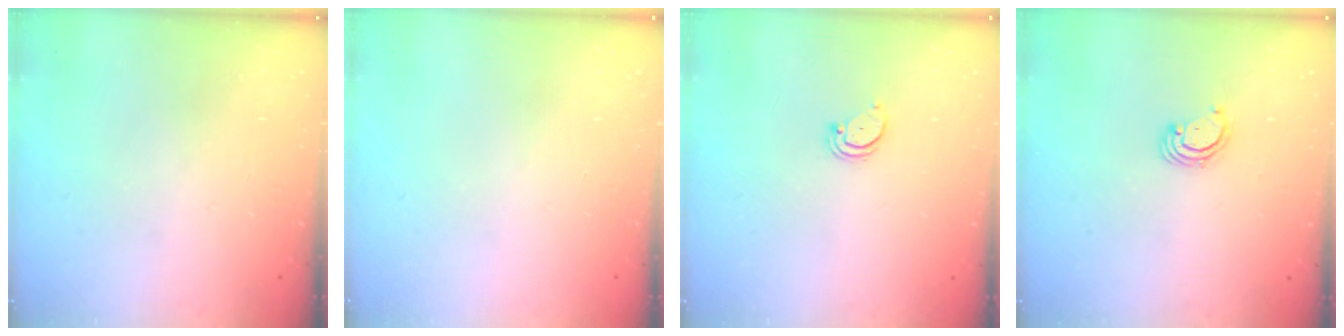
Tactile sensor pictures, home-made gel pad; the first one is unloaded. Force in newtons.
{"total": 0.0}
{"total": 1.4, "press": 1.3, "slide": 0.1}
{"total": 2.8, "press": 2.8, "slide": 0.2}